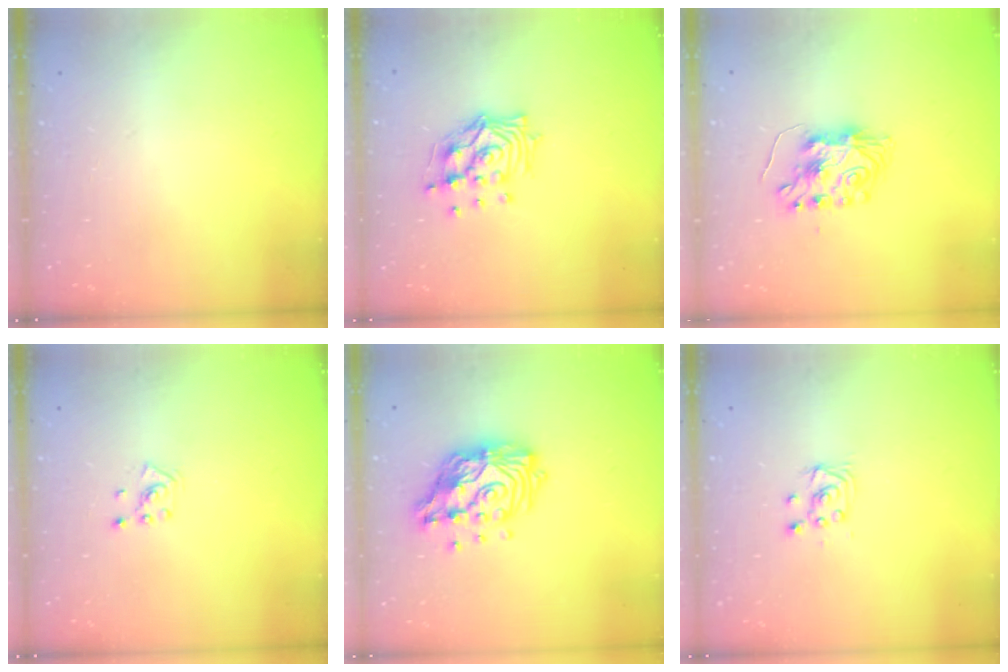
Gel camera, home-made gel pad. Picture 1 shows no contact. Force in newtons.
{"total": 12.0, "press": 12.0, "slide": 0.9}
{"total": 8.1, "press": 8.1, "slide": 0.5}
{"total": 2.2, "press": 2.2, "slide": 0.3}
{"total": 15.3, "press": 15.2, "slide": 1.2}
{"total": 4.6, "press": 4.6, "slide": 0.5}